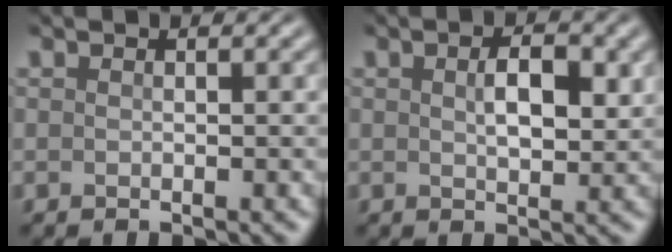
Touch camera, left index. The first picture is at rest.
{"total": 3.5, "force": [0.8, 1.7, 3.0], "torque": [-0.054, 0.000, 0.016]}